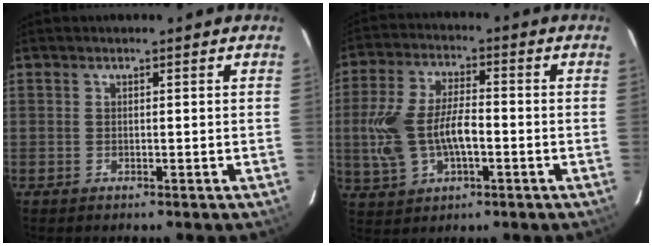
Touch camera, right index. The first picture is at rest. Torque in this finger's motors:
{"motor_torque": [0.42, -0.11, 0.66, 0.12]}